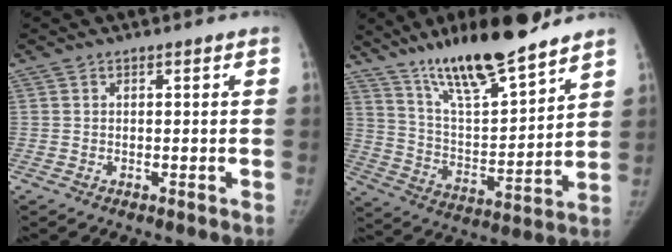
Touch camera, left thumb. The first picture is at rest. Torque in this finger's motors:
{"motor_torque": [0.50, 0.20, 1.42, -1.35, 0.07]}